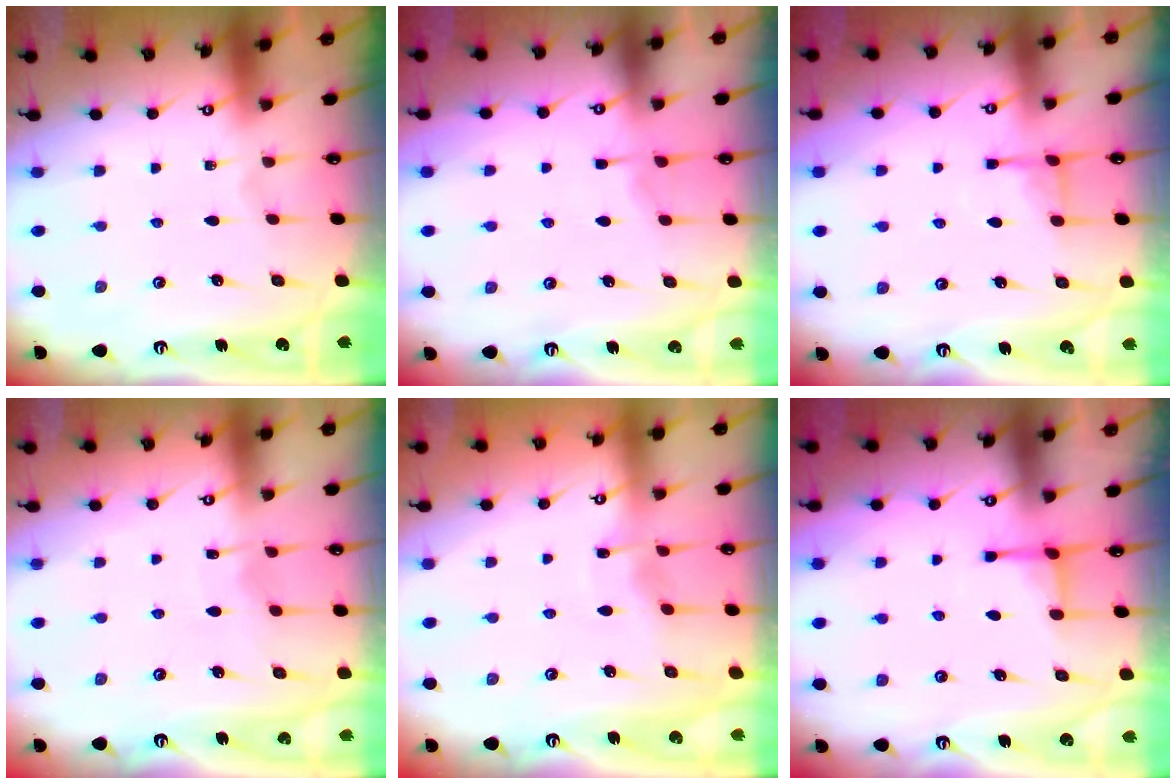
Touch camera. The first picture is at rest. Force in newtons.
{"total": 3.2, "press": 3.1, "slide": 0.4}
{"total": 4.9, "press": 4.8, "slide": 0.9}
{"total": 4.8, "press": 4.8, "slide": 0.6}
{"total": 3.9, "press": 3.9, "slide": 0.6}
{"total": 2.5, "press": 2.3, "slide": 0.8}